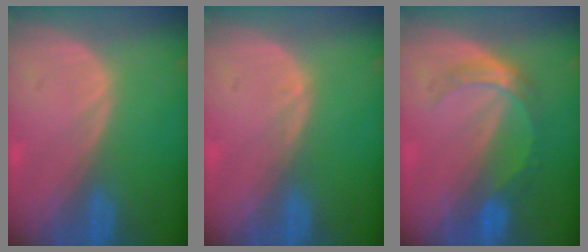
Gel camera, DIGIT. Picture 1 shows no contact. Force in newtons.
{"total": 0.8, "press": 0.7, "slide": 0.1}
{"total": 5.1, "press": 4.7, "slide": 2.1}